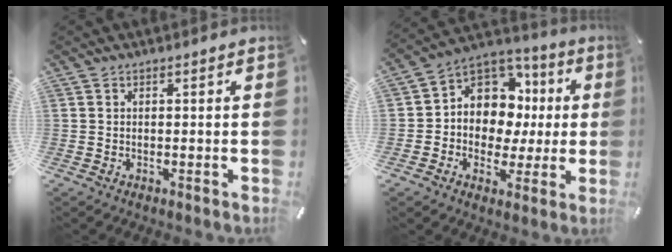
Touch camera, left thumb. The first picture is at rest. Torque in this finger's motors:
{"motor_torque": [1.15, 1.14, 0.15, 0.00, 0.11]}